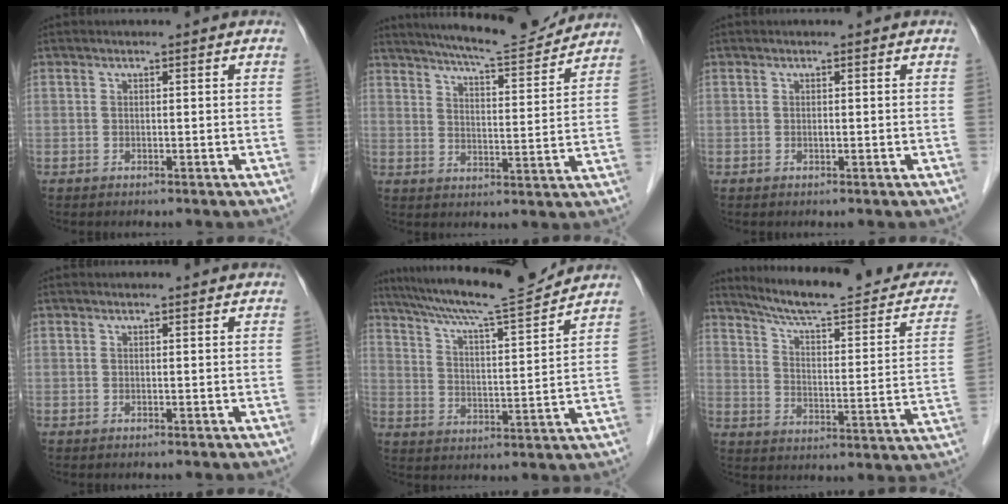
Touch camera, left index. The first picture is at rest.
{"total": 13.3, "force": [12.4, 0.8, 4.5], "torque": [-0.075, -0.002, 0.177]}
{"total": 0.0}
{"total": 1.5, "force": [1.5, 0.2, 0.2], "torque": [-0.010, 0.007, 0.015]}
{"total": 15.8, "force": [14.4, -0.4, 6.6], "torque": [-0.118, -0.004, 0.223]}
{"total": 20.9, "force": [18.5, 2.9, 9.2], "torque": [-0.123, -0.029, 0.246]}